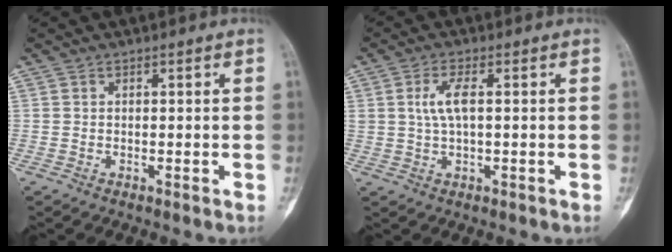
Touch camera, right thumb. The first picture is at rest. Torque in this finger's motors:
{"motor_torque": [-0.37, 0.01, 0.07, 0.04, 0.02]}